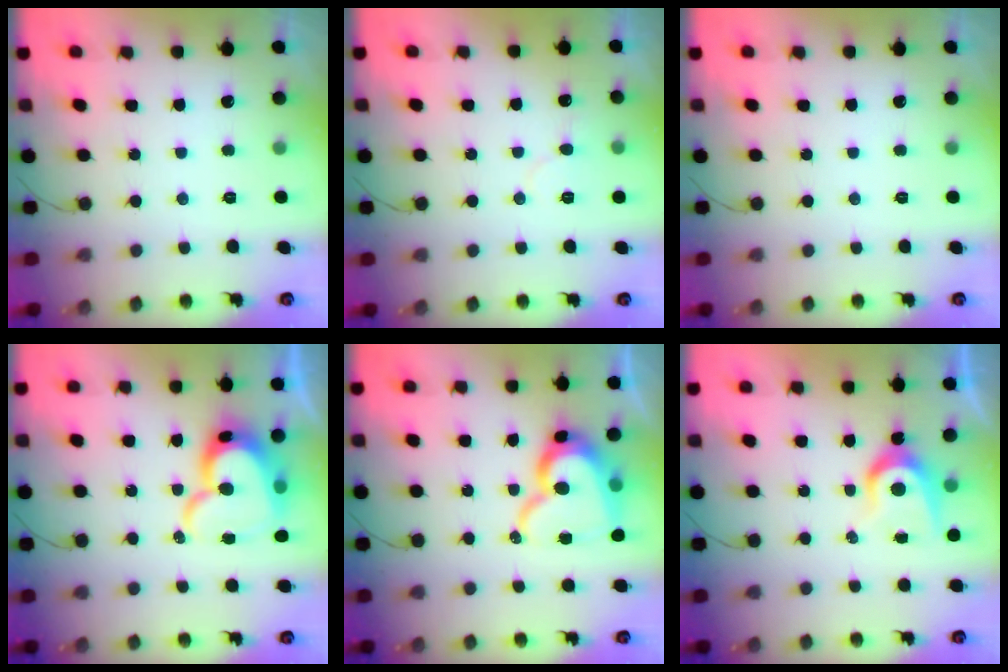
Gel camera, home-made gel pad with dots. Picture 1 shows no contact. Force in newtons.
{"total": 4.5, "press": 4.5, "slide": 0.4}
{"total": 0.0}
{"total": 17.2, "press": 17.1, "slide": 1.2}
{"total": 16.5, "press": 16.5, "slide": 1.3}
{"total": 7.5, "press": 7.5, "slide": 0.4}